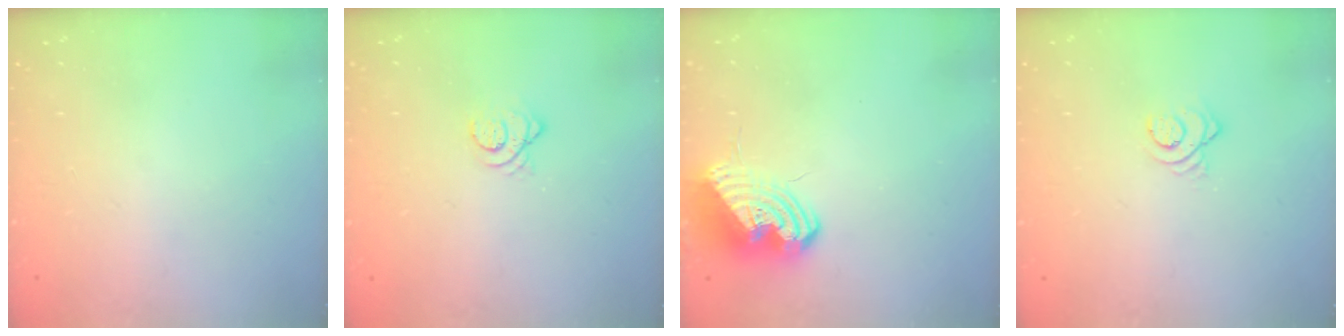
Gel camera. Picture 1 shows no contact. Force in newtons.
{"total": 3.4, "press": 3.4, "slide": 0.0}
{"total": 10.9, "press": 10.7, "slide": 1.9}
{"total": 3.3, "press": 3.3, "slide": 0.2}